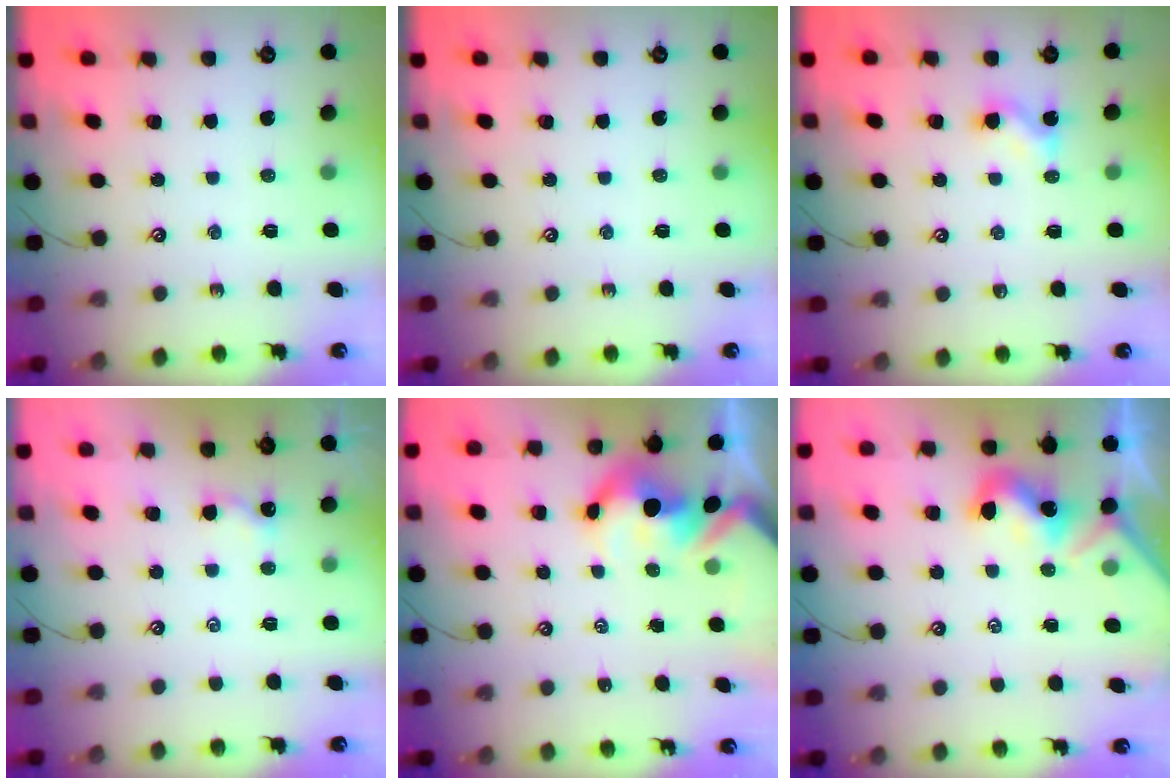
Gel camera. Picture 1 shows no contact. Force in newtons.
{"total": 0.0}
{"total": 3.6, "press": 3.6, "slide": 0.5}
{"total": 2.1, "press": 2.1, "slide": 0.2}
{"total": 7.5, "press": 7.5, "slide": 0.9}
{"total": 1.8, "press": 1.7, "slide": 0.3}